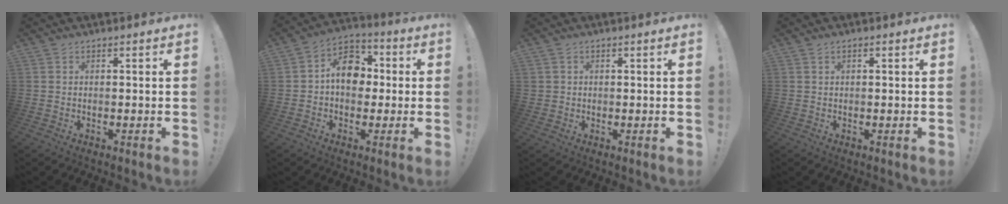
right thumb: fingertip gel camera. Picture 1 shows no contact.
{"total": 11.8, "force": [0.7, 9.0, 7.7], "torque": [-0.106, 0.020, 0.020]}
{"total": 2.2, "force": [1.0, 2.0, 0.3], "torque": [0.005, -0.007, 0.016]}
{"total": 0.7, "force": [0.2, 0.4, 0.5], "torque": [-0.014, 0.003, 0.003]}